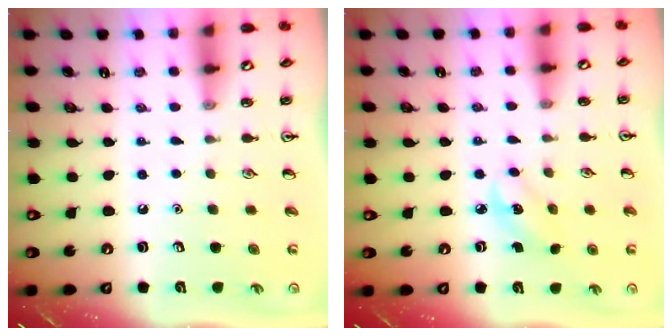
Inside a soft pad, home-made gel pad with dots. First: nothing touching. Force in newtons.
{"total": 2.8, "press": 2.7, "slide": 0.9}